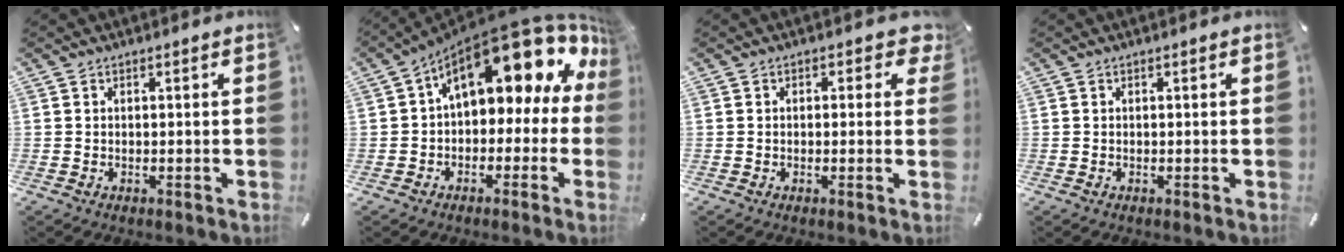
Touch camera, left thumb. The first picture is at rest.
{"total": 17.1, "force": [8.1, 8.9, 12.2], "torque": [-0.162, -0.064, 0.132]}
{"total": 3.0, "force": [0.6, 1.9, 2.3], "torque": [-0.022, 0.000, 0.004]}
{"total": 0.0}